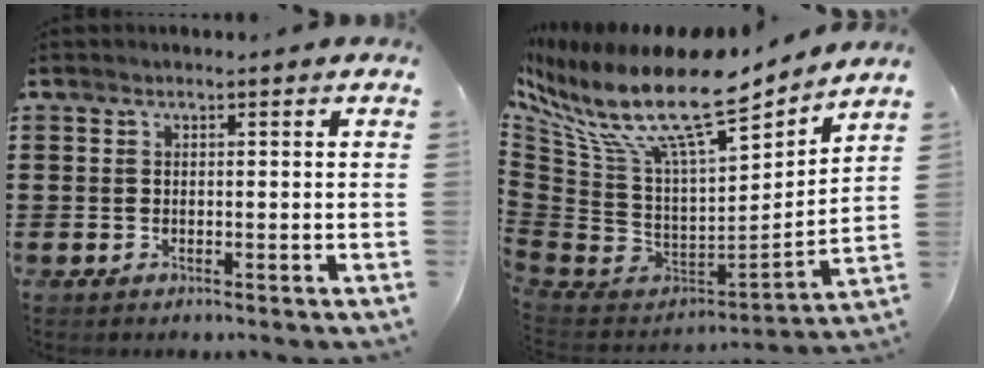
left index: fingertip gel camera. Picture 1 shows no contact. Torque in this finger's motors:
{"motor_torque": [2.14, 0.00, 1.05, 0.21]}